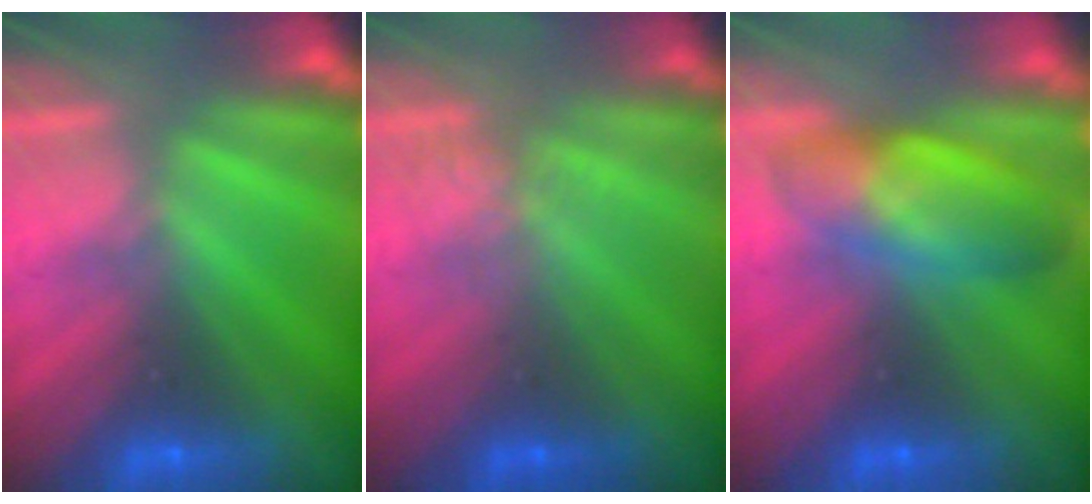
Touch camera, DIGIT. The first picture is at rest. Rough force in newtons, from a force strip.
{"total": 1.5}
{"total": 7.0}